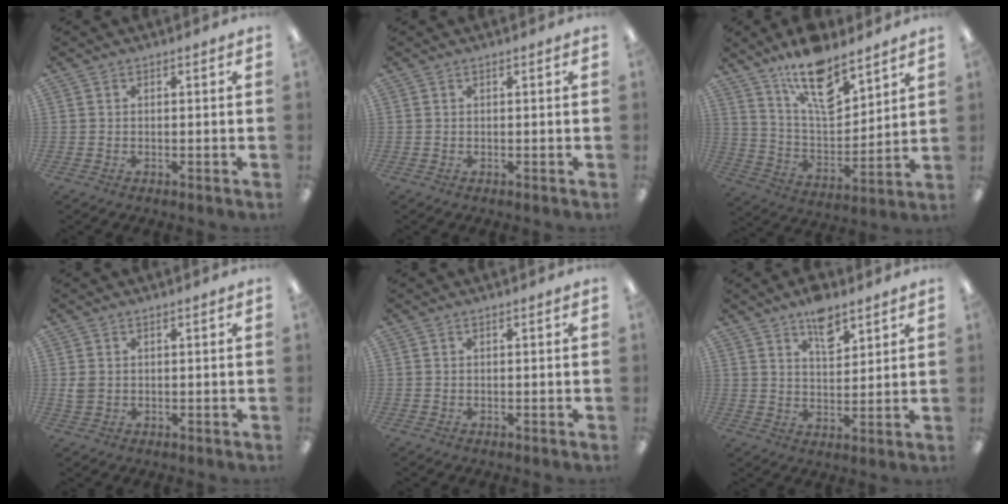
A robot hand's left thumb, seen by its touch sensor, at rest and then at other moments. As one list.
[{"total": 0.0}, {"total": 16.2, "force": [11.7, 6.5, 9.2], "torque": [-0.154, -0.067, 0.203]}, {"total": 2.0, "force": [0.6, 1.5, 1.1], "torque": [-0.023, 0.004, 0.011]}, {"total": 0.0}, {"total": 8.2, "force": [5.8, 3.9, 4.3], "torque": [-0.053, -0.034, 0.097]}]